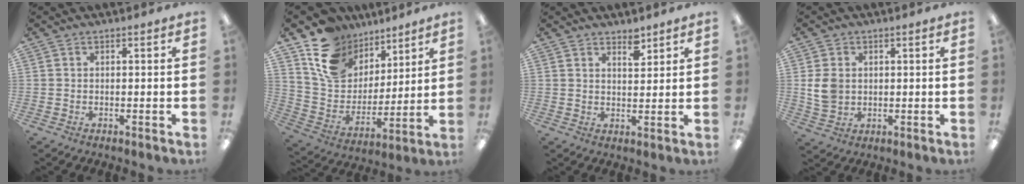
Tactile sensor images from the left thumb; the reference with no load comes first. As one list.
[{"total": 16.1, "force": [10.2, 11.0, 5.8], "torque": [-0.122, -0.058, 0.200]}, {"total": 3.9, "force": [3.2, 1.6, 1.6], "torque": [-0.004, -0.023, 0.051]}, {"total": 6.1, "force": [0.8, 5.0, 3.5], "torque": [-0.073, 0.005, 0.016]}]